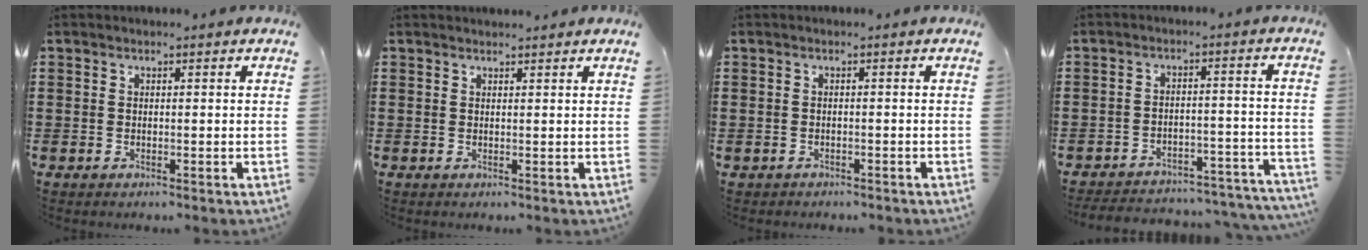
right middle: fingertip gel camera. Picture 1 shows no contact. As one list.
[{"total": 0.8, "force": [0.8, 0.0, 0.0], "torque": [0.005, -0.004, 0.014]}, {"total": 0.6, "force": [-0.6, 0.2, 0.0], "torque": [-0.002, 0.000, -0.013]}, {"total": 4.6, "force": [-4.5, 0.5, 1.1], "torque": [-0.018, 0.004, -0.091]}]